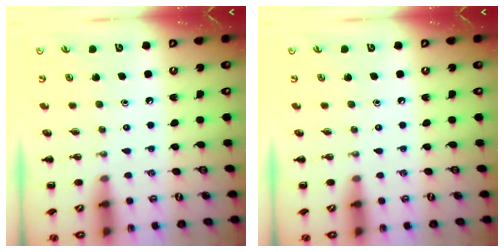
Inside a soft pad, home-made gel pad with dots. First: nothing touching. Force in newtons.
{"total": 0.0}